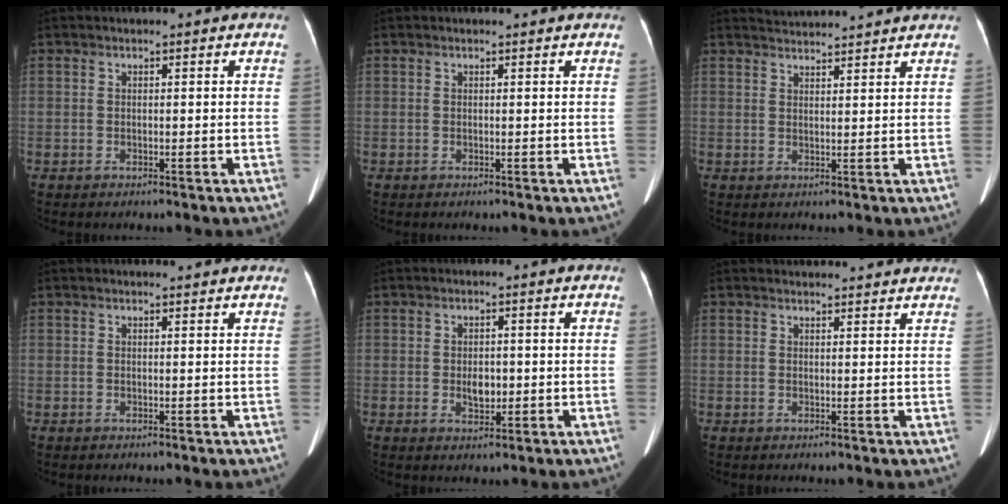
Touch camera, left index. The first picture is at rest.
{"total": 0.7, "force": [0.7, 0.0, 0.2], "torque": [-0.008, 0.002, 0.007]}
{"total": 5.9, "force": [5.8, -0.5, 0.9], "torque": [-0.019, 0.026, 0.079]}
{"total": 2.0, "force": [2.0, 0.2, 0.4], "torque": [-0.011, 0.004, 0.020]}
{"total": 2.7, "force": [-0.3, 1.7, 2.1], "torque": [-0.036, -0.003, 0.000]}
{"total": 8.4, "force": [8.1, 1.3, 1.8], "torque": [-0.011, 0.021, 0.078]}